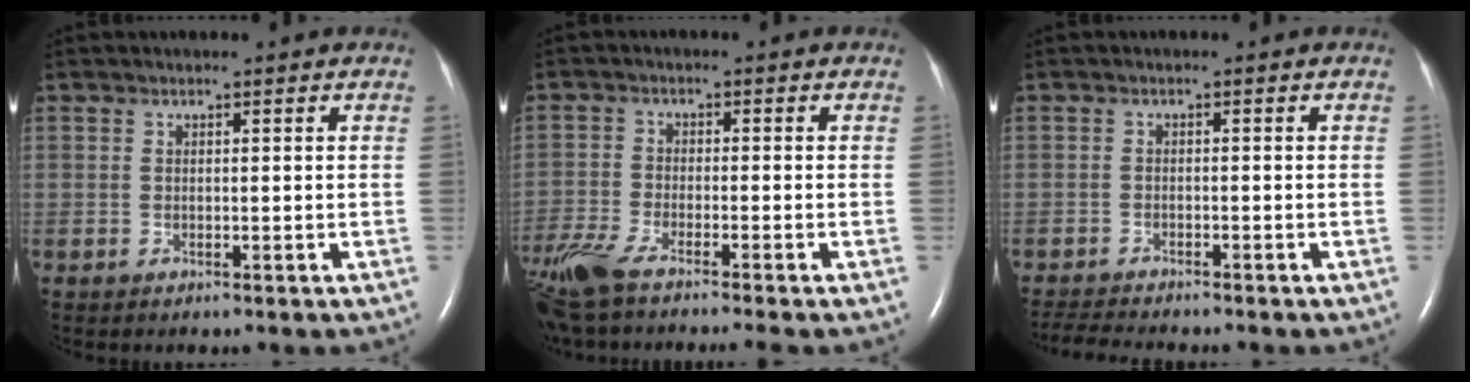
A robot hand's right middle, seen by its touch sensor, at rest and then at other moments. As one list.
[{"total": 9.8, "force": [-8.0, 0.2, 5.6], "torque": [-0.111, -0.025, -0.143]}, {"total": 5.0, "force": [-4.7, -0.1, 1.6], "torque": [-0.030, -0.017, -0.078]}]